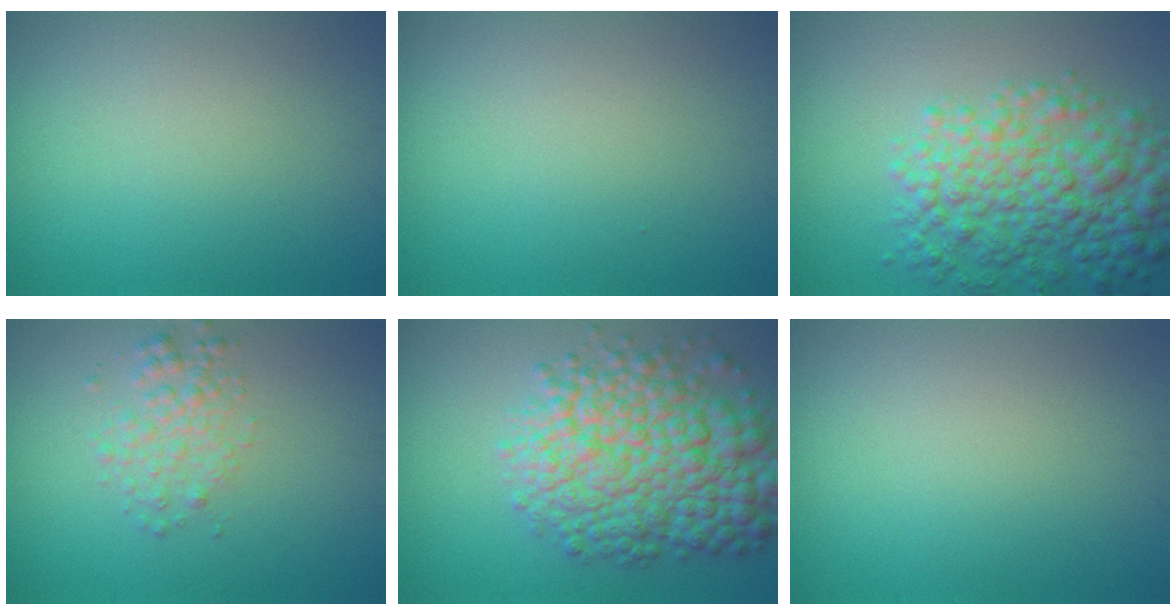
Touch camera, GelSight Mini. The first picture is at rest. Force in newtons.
{"total": 0.0}
{"total": 7.2, "press": 7.2, "slide": 0.2}
{"total": 2.3, "press": 2.3, "slide": 0.1}
{"total": 9.9, "press": 9.9, "slide": 0.3}
{"total": 0.0}